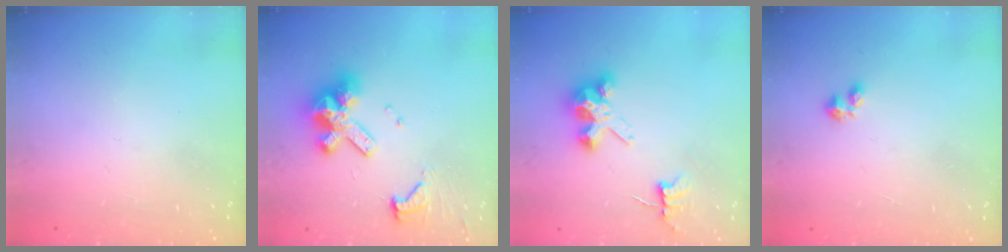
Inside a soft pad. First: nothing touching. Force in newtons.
{"total": 14.4, "press": 14.4, "slide": 1.3}
{"total": 6.8, "press": 6.8, "slide": 0.5}
{"total": 2.4, "press": 2.3, "slide": 0.6}